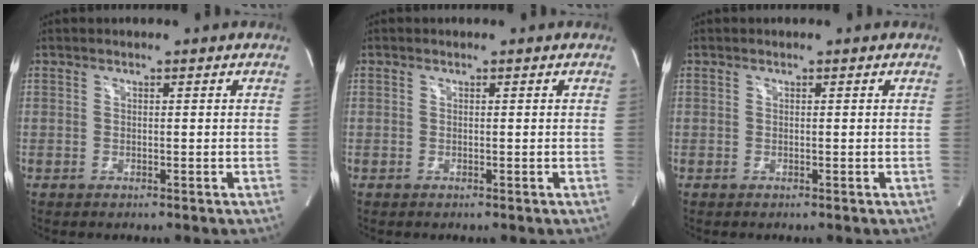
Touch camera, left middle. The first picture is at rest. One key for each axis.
{"total": 0.0}
{"total": 0.0}